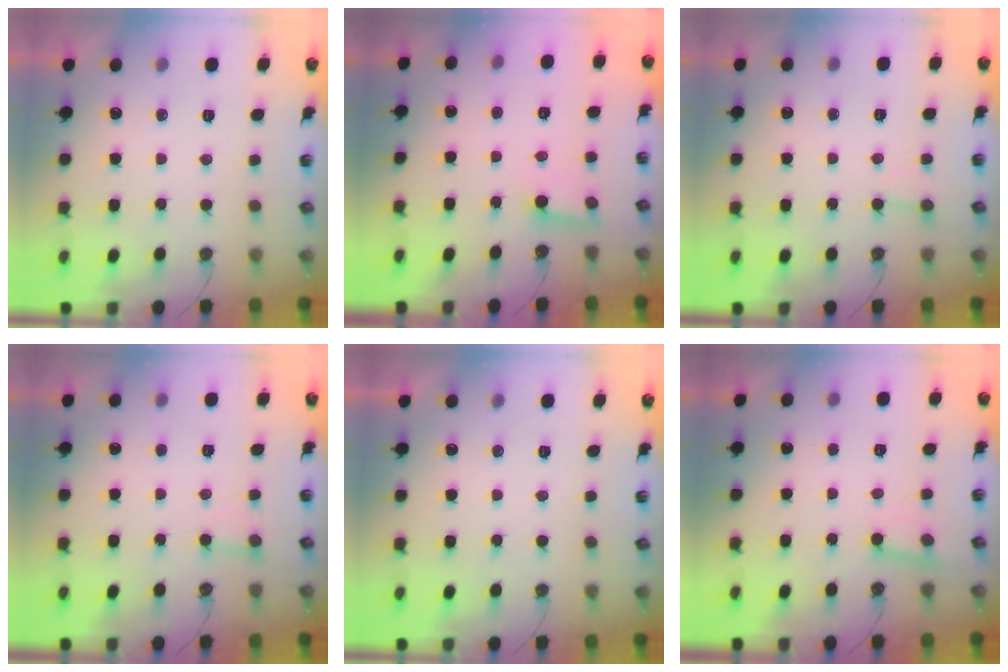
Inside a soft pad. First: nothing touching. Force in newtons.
{"total": 3.3, "press": 3.3, "slide": 0.2}
{"total": 2.8, "press": 2.8, "slide": 0.2}
{"total": 2.3, "press": 2.3, "slide": 0.2}
{"total": 0.0}
{"total": 4.3, "press": 4.3, "slide": 0.3}